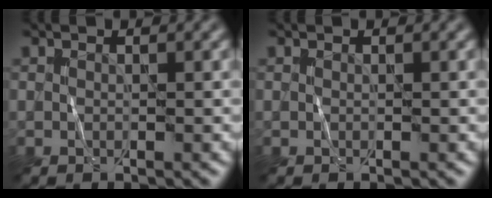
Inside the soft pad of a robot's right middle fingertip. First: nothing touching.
{"total": 0.0}